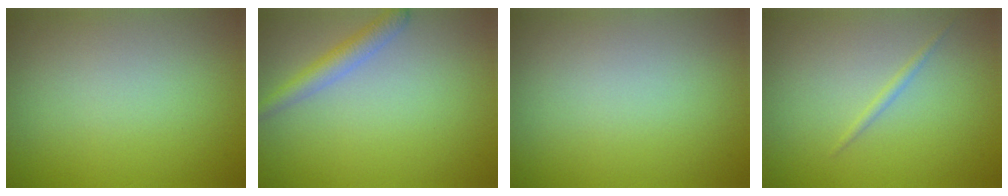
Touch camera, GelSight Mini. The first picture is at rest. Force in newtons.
{"total": 2.4, "press": 2.4, "slide": 0.1}
{"total": 0.0}
{"total": 0.7, "press": 0.7, "slide": 0.1}